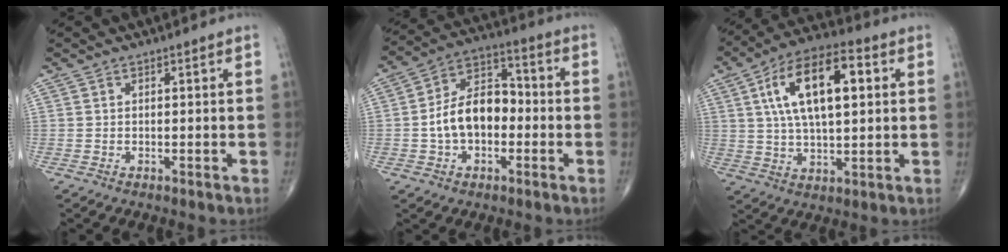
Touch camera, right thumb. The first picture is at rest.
{"total": 12.3, "force": [-1.7, 7.9, 9.2], "torque": [-0.140, 0.041, -0.041]}
{"total": 16.8, "force": [4.3, 7.4, 14.4], "torque": [-0.241, 0.012, 0.069]}